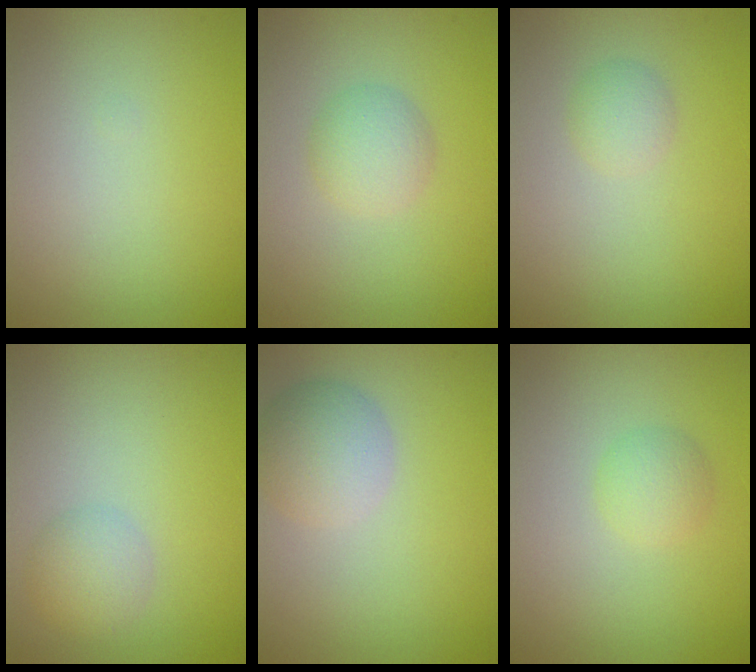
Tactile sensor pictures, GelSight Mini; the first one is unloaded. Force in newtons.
{"total": 2.4, "press": 2.4, "slide": 0.1}
{"total": 1.4, "press": 1.4, "slide": 0.1}
{"total": 2.2, "press": 2.2, "slide": 0.0}
{"total": 3.6, "press": 3.6, "slide": 0.2}
{"total": 1.8, "press": 1.8, "slide": 0.2}